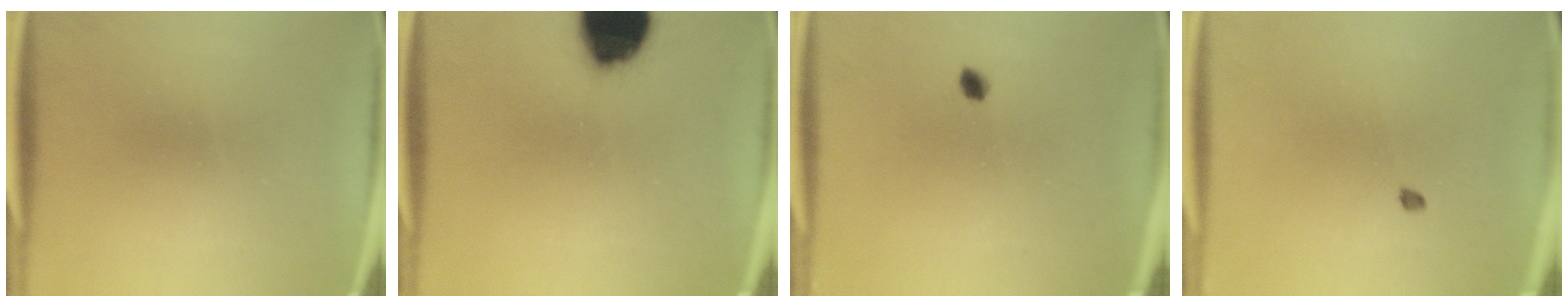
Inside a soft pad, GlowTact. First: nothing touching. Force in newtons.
{"total": 18.9}
{"total": 1.5}
{"total": 0.9}